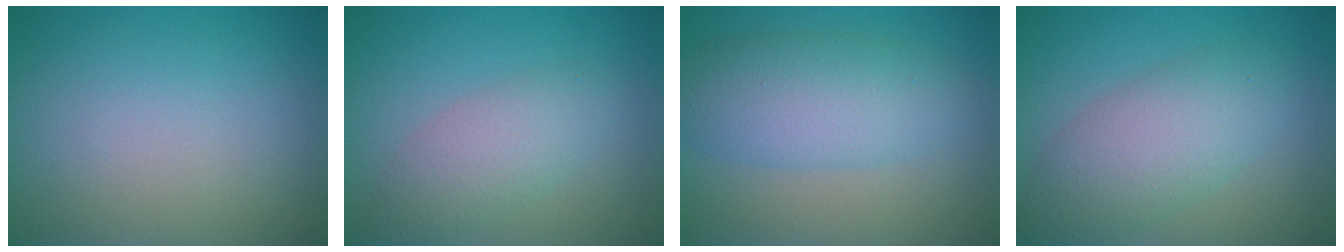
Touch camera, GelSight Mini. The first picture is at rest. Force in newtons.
{"total": 3.5, "press": 3.5, "slide": 0.3}
{"total": 6.0, "press": 6.0, "slide": 0.1}
{"total": 5.9, "press": 5.9, "slide": 0.3}